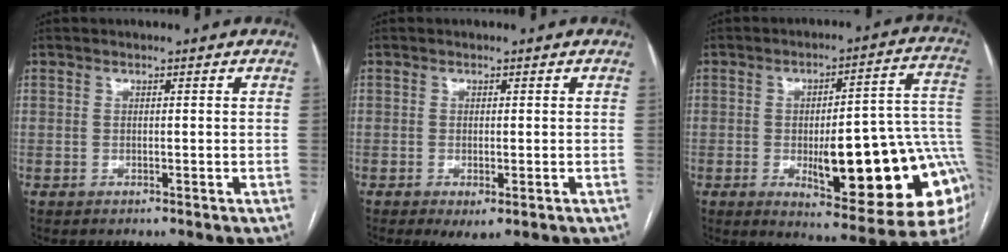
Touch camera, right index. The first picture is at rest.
{"total": 2.9, "force": [-1.5, 0.8, 2.3], "torque": [-0.034, -0.006, -0.016]}
{"total": 22.9, "force": [-4.7, 5.4, 21.7], "torque": [-0.198, 0.018, -0.046]}